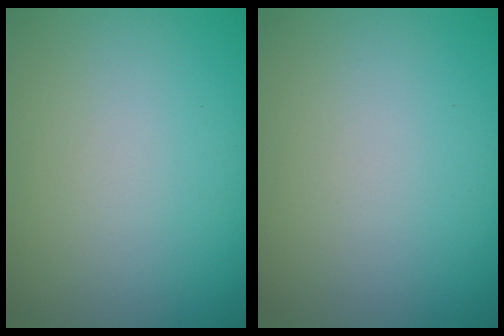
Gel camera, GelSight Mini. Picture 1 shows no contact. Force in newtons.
{"total": 0.0}